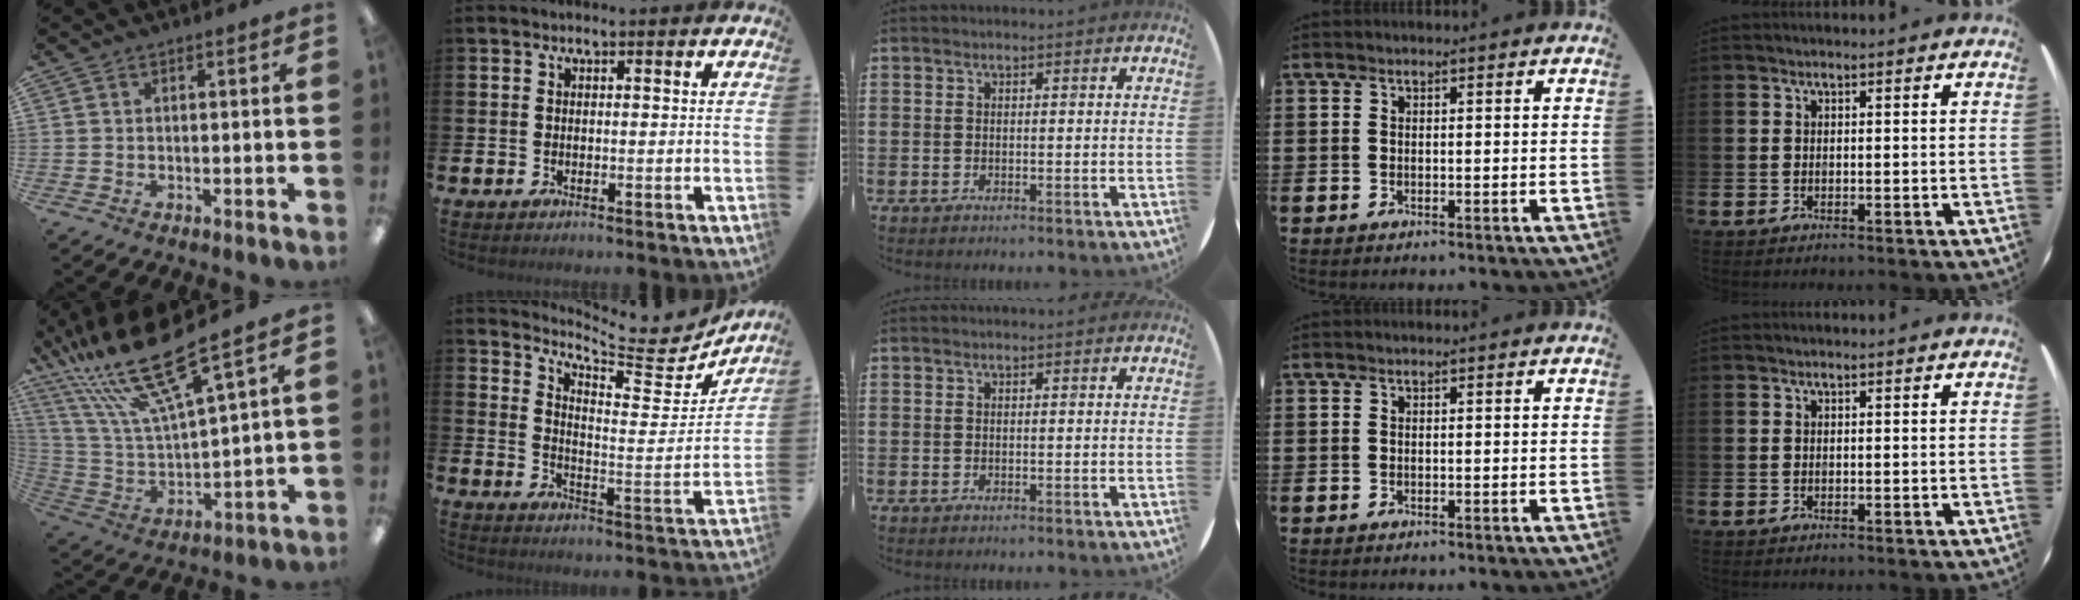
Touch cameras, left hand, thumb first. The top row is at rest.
{"thumb": {"total": 21.8, "force": [16.3, 4.2, 13.8], "torque": [-0.307, -0.099, 0.276]}, "index": {"total": 6.7, "force": [6.3, 1.4, 1.7], "torque": [-0.040, -0.066, 0.100]}}